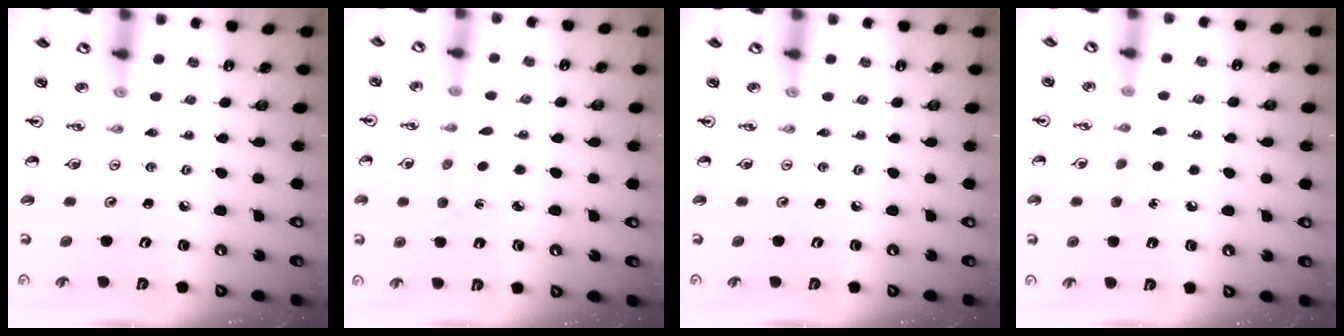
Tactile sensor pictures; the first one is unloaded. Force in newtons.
{"total": 2.6, "press": 2.6, "slide": 0.4}
{"total": 0.0}
{"total": 5.2, "press": 5.1, "slide": 0.7}